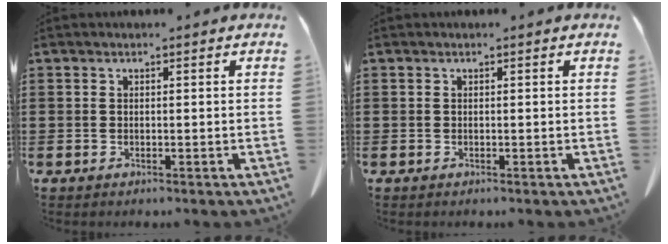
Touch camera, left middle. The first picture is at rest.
{"total": 0.0}